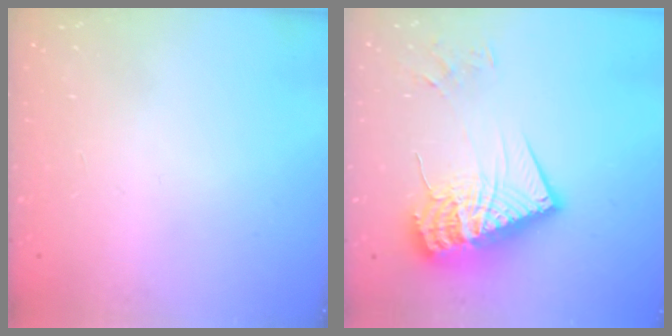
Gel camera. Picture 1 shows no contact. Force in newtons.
{"total": 20.8, "press": 20.7, "slide": 2.2}